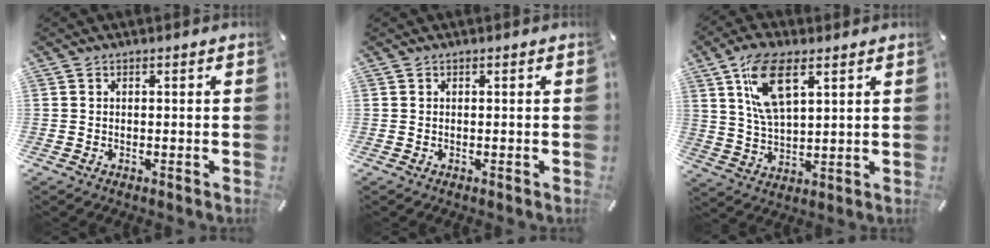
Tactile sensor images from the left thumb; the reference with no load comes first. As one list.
[{"total": 0.0}, {"total": 11.8, "force": [5.9, 5.2, 8.7], "torque": [-0.201, -0.003, 0.106]}]